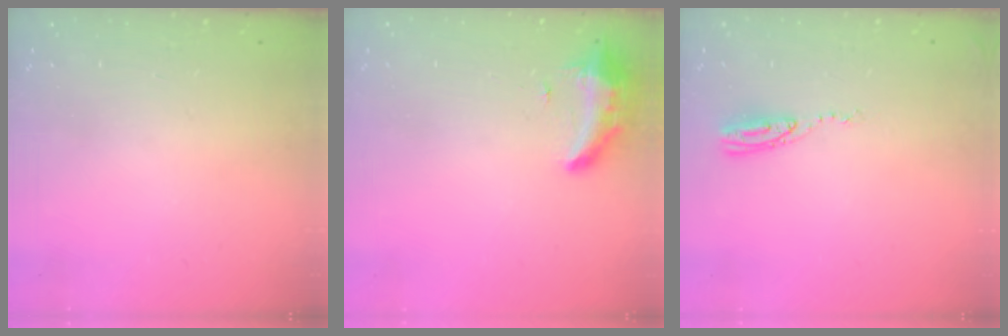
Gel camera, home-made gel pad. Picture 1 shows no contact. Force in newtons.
{"total": 8.3, "press": 8.2, "slide": 1.5}
{"total": 5.9, "press": 5.9, "slide": 0.4}